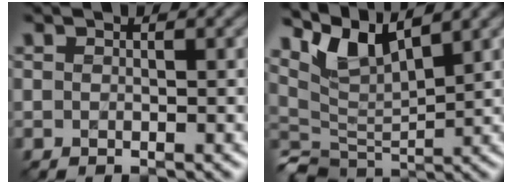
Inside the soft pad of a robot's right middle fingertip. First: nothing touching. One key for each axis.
{"total": 5.1, "fx": 3.5, "fy": 2.0, "fz": 3.2, "tx": -0.066, "ty": -0.004, "tz": 0.066}